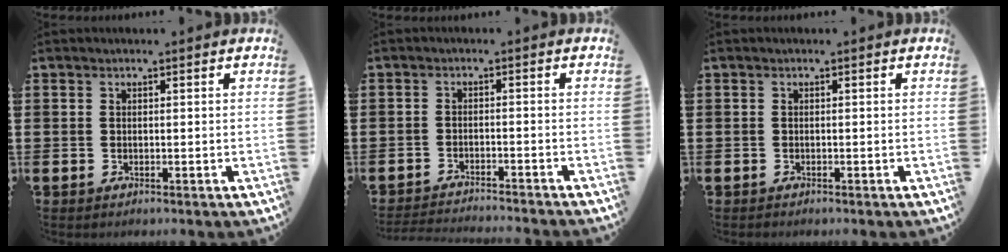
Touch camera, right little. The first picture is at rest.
{"total": 2.0, "force": [-2.0, -0.3, 0.1], "torque": [-0.003, 0.002, -0.041]}
{"total": 0.0}